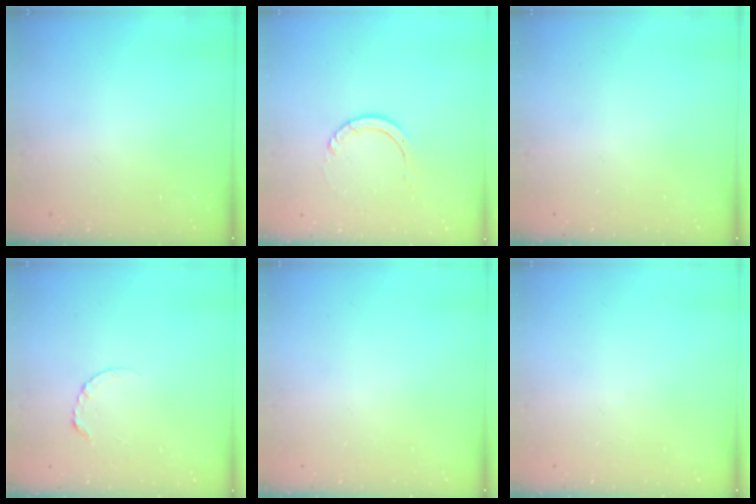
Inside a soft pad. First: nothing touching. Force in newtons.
{"total": 3.5, "press": 3.5, "slide": 0.3}
{"total": 0.0}
{"total": 3.4, "press": 3.4, "slide": 0.4}
{"total": 0.0}
{"total": 0.0}